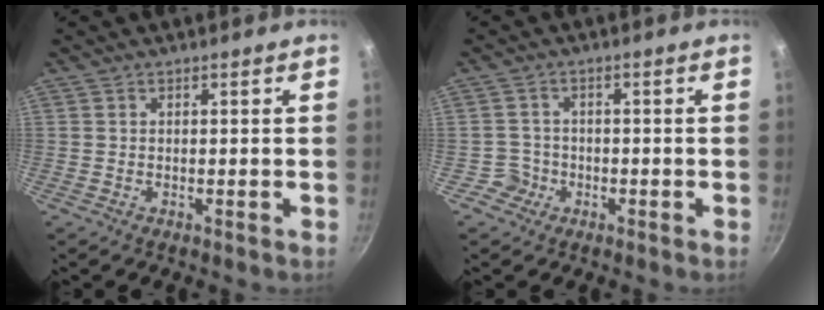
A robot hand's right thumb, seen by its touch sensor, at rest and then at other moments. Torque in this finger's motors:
{"motor_torque": [0.16, 0.12, 0.23, 0.13, 0.00]}